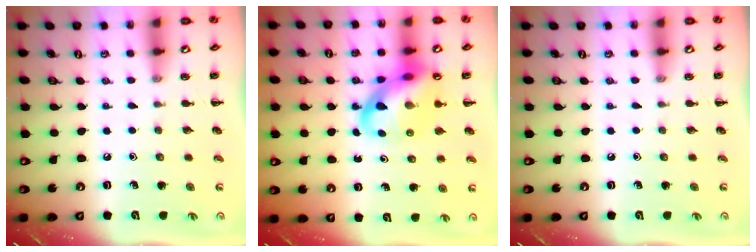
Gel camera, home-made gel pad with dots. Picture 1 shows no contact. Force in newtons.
{"total": 15.2, "press": 14.7, "slide": 3.9}
{"total": 0.0}